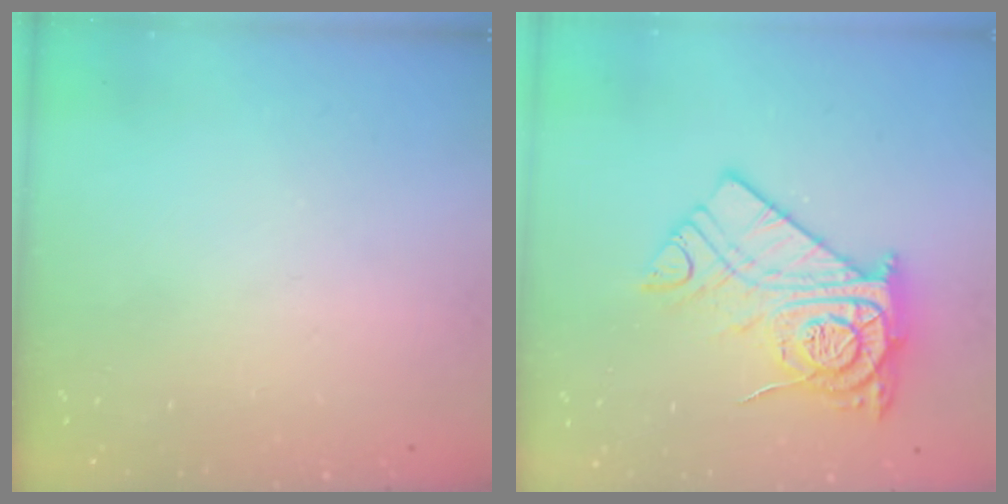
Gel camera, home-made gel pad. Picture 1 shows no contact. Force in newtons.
{"total": 16.3, "press": 16.3, "slide": 1.3}